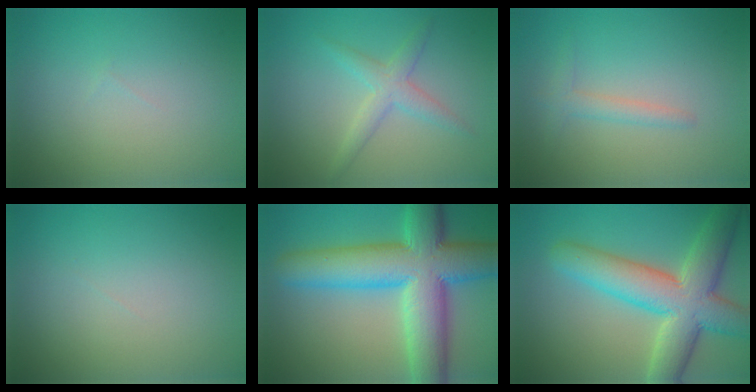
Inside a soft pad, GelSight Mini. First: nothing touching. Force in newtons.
{"total": 2.5, "press": 2.5, "slide": 0.1}
{"total": 1.6, "press": 1.6, "slide": 0.1}
{"total": 0.0}
{"total": 12.1, "press": 12.1, "slide": 0.3}
{"total": 9.3, "press": 9.2, "slide": 0.6}